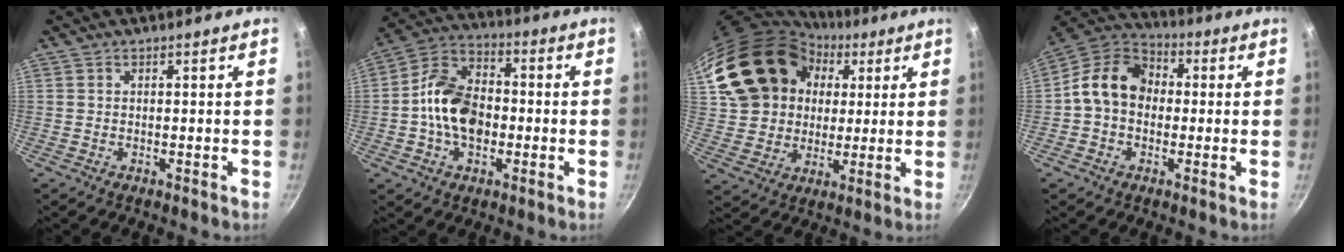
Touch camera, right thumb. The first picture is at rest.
{"total": 13.9, "force": [-1.7, 9.6, 9.8], "torque": [-0.145, 0.031, -0.048]}
{"total": 20.5, "force": [7.3, 16.4, 9.8], "torque": [-0.161, 0.020, 0.141]}
{"total": 12.4, "force": [0.2, 9.8, 7.6], "torque": [-0.096, 0.034, -0.020]}